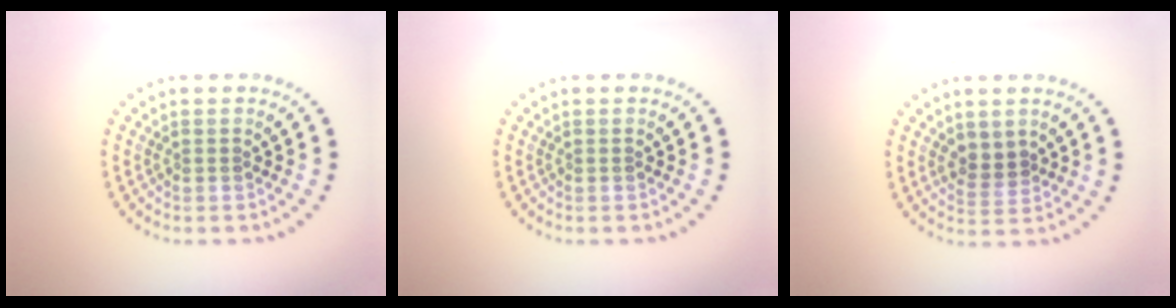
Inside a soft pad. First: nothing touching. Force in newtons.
{"total": 0.0}
{"total": 1.9, "press": 1.8, "slide": 0.7}